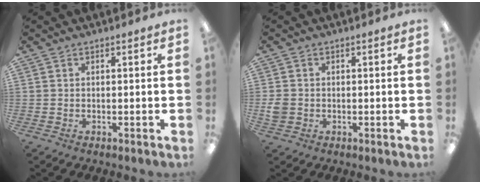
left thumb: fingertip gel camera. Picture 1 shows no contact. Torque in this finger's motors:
{"motor_torque": [-0.25, 0.41, 0.30, -0.22, 0.00]}